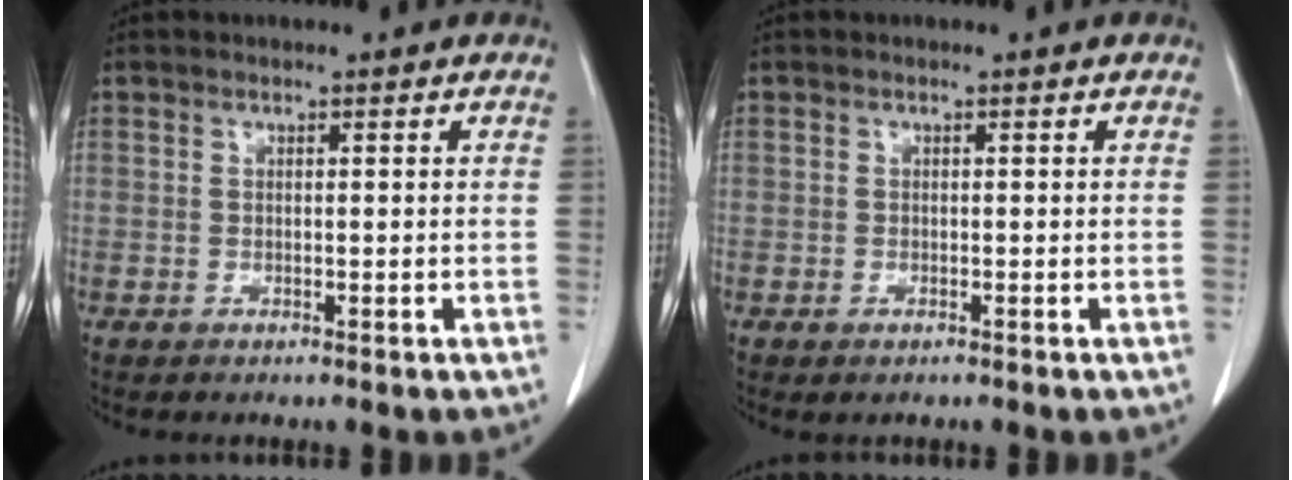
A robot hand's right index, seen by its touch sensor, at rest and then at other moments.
{"total": 0.6, "force": [-0.4, 0.2, 0.4], "torque": [-0.012, -0.003, -0.001]}